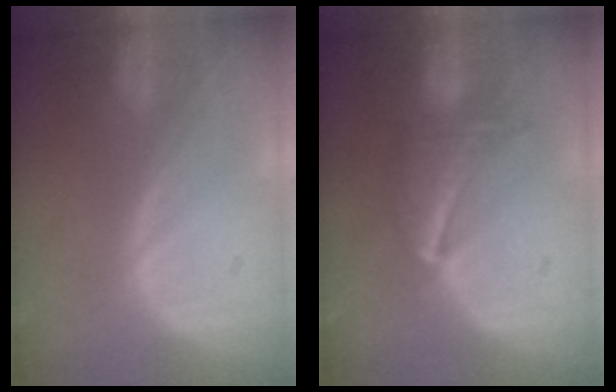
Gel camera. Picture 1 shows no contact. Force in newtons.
{"total": 7.2, "press": 6.3, "slide": 3.3}